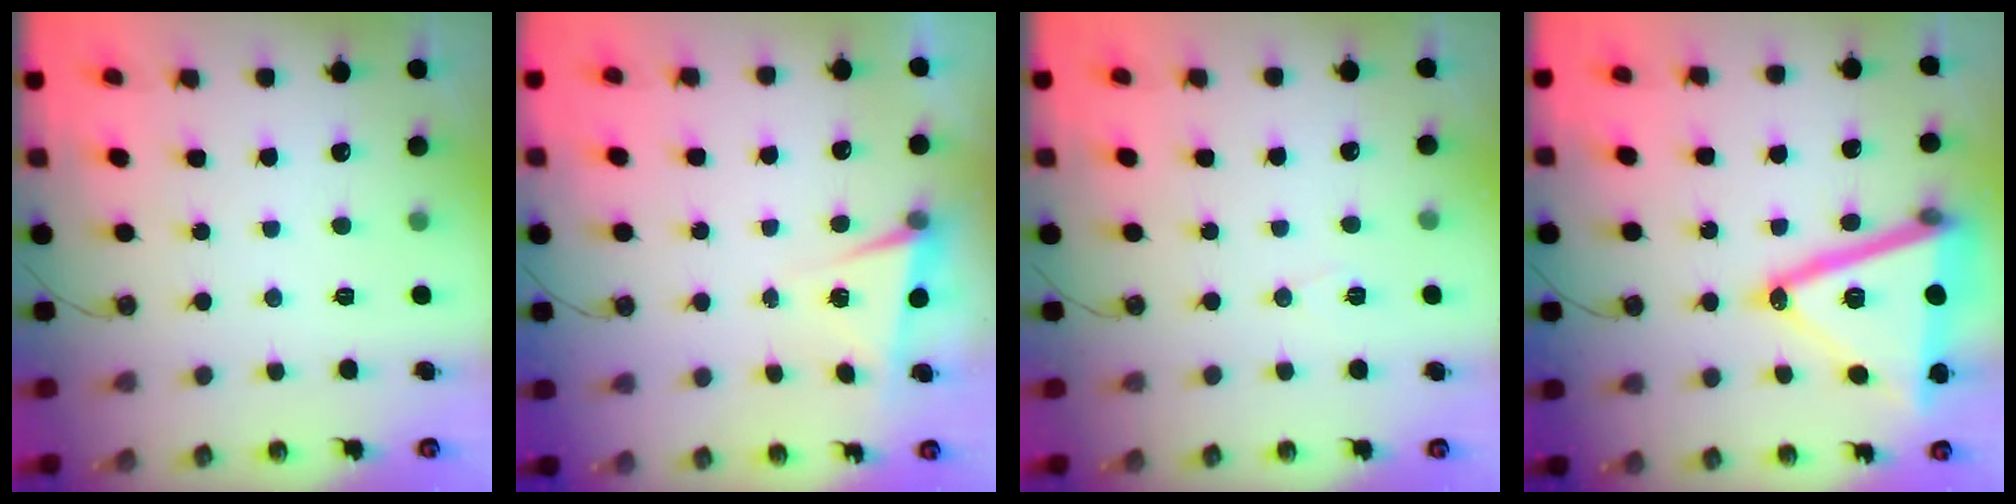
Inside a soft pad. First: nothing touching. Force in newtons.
{"total": 3.0, "press": 2.3, "slide": 1.9}
{"total": 5.9, "press": 3.8, "slide": 4.5}
{"total": 23.6, "press": 23.3, "slide": 3.6}